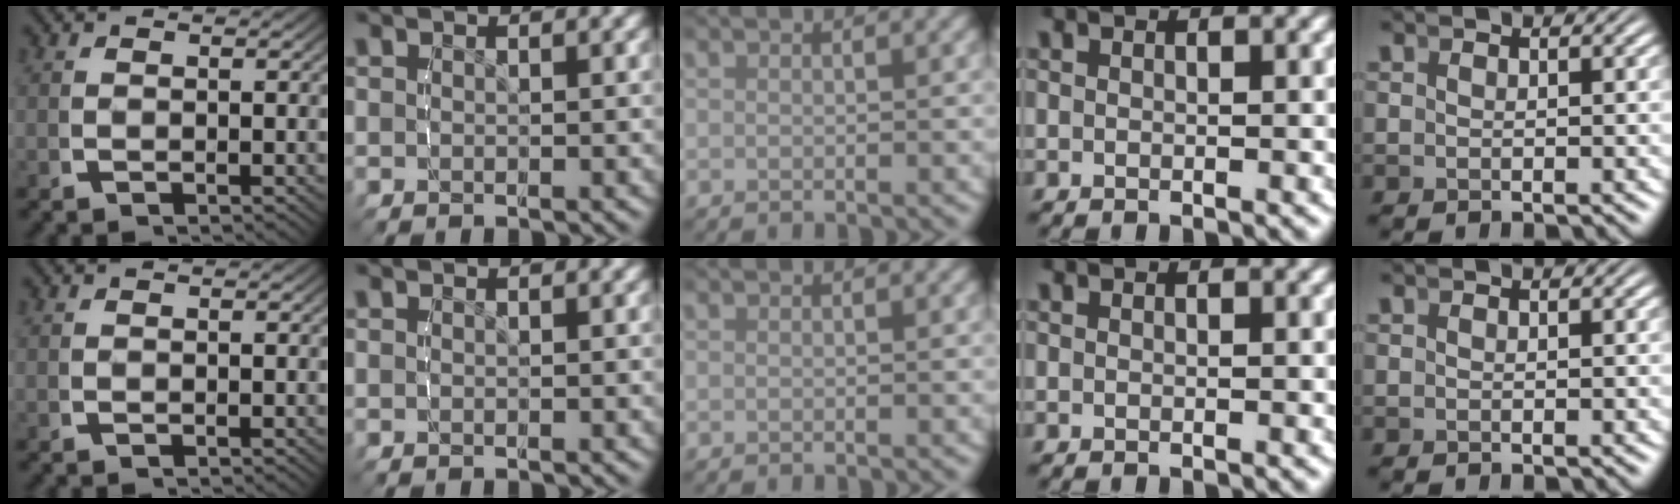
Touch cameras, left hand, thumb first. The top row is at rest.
{}